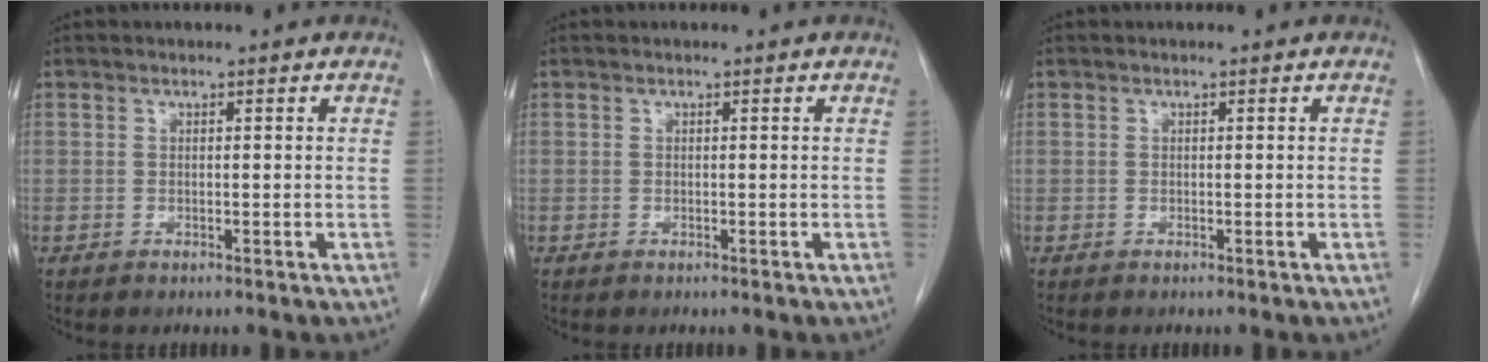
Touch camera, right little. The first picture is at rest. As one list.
[{"total": 0.0}, {"total": 0.0}]